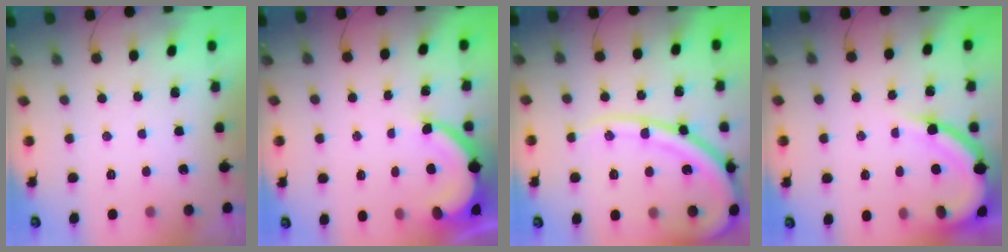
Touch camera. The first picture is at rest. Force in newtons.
{"total": 7.0, "press": 7.0, "slide": 0.1}
{"total": 18.5, "press": 18.3, "slide": 2.4}
{"total": 11.6, "press": 11.6, "slide": 1.2}